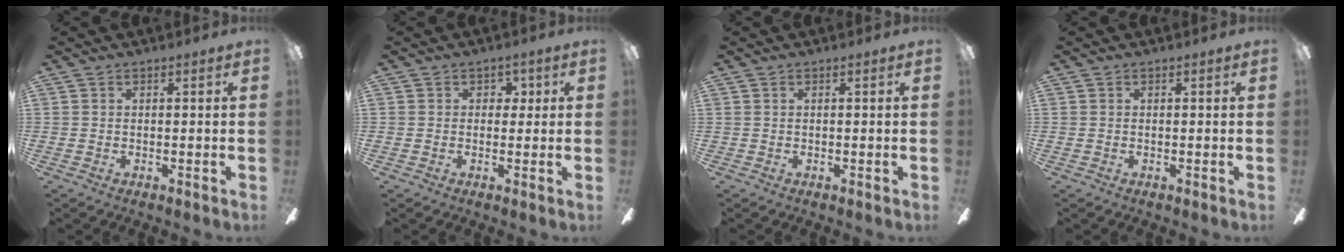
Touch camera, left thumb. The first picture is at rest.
{"total": 2.6, "force": [0.4, 2.5, 0.9], "torque": [-0.008, 0.005, 0.001]}
{"total": 0.0}
{"total": 0.0}